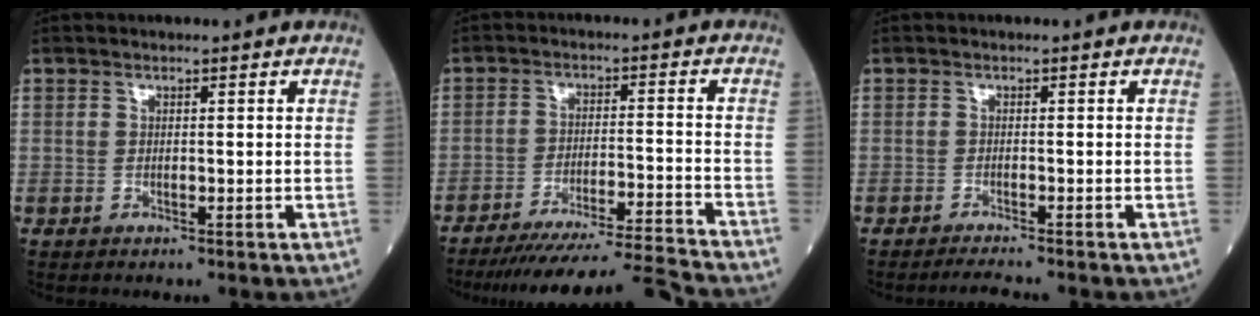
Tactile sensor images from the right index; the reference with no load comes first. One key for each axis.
{"total": 14.6, "fx": -13.9, "fy": -2.1, "fz": 4.0, "tx": -0.056, "ty": -0.009, "tz": -0.211}
{"total": 2.5, "fx": -2.3, "fy": -0.5, "fz": 0.8, "tx": -0.018, "ty": -0.010, "tz": -0.040}